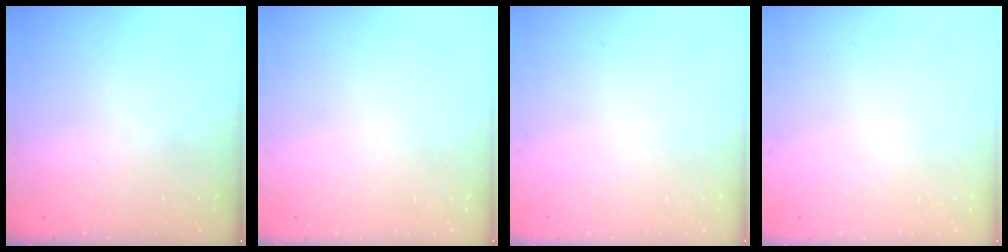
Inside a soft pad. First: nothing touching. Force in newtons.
{"total": 0.0}
{"total": 0.0}
{"total": 0.0}